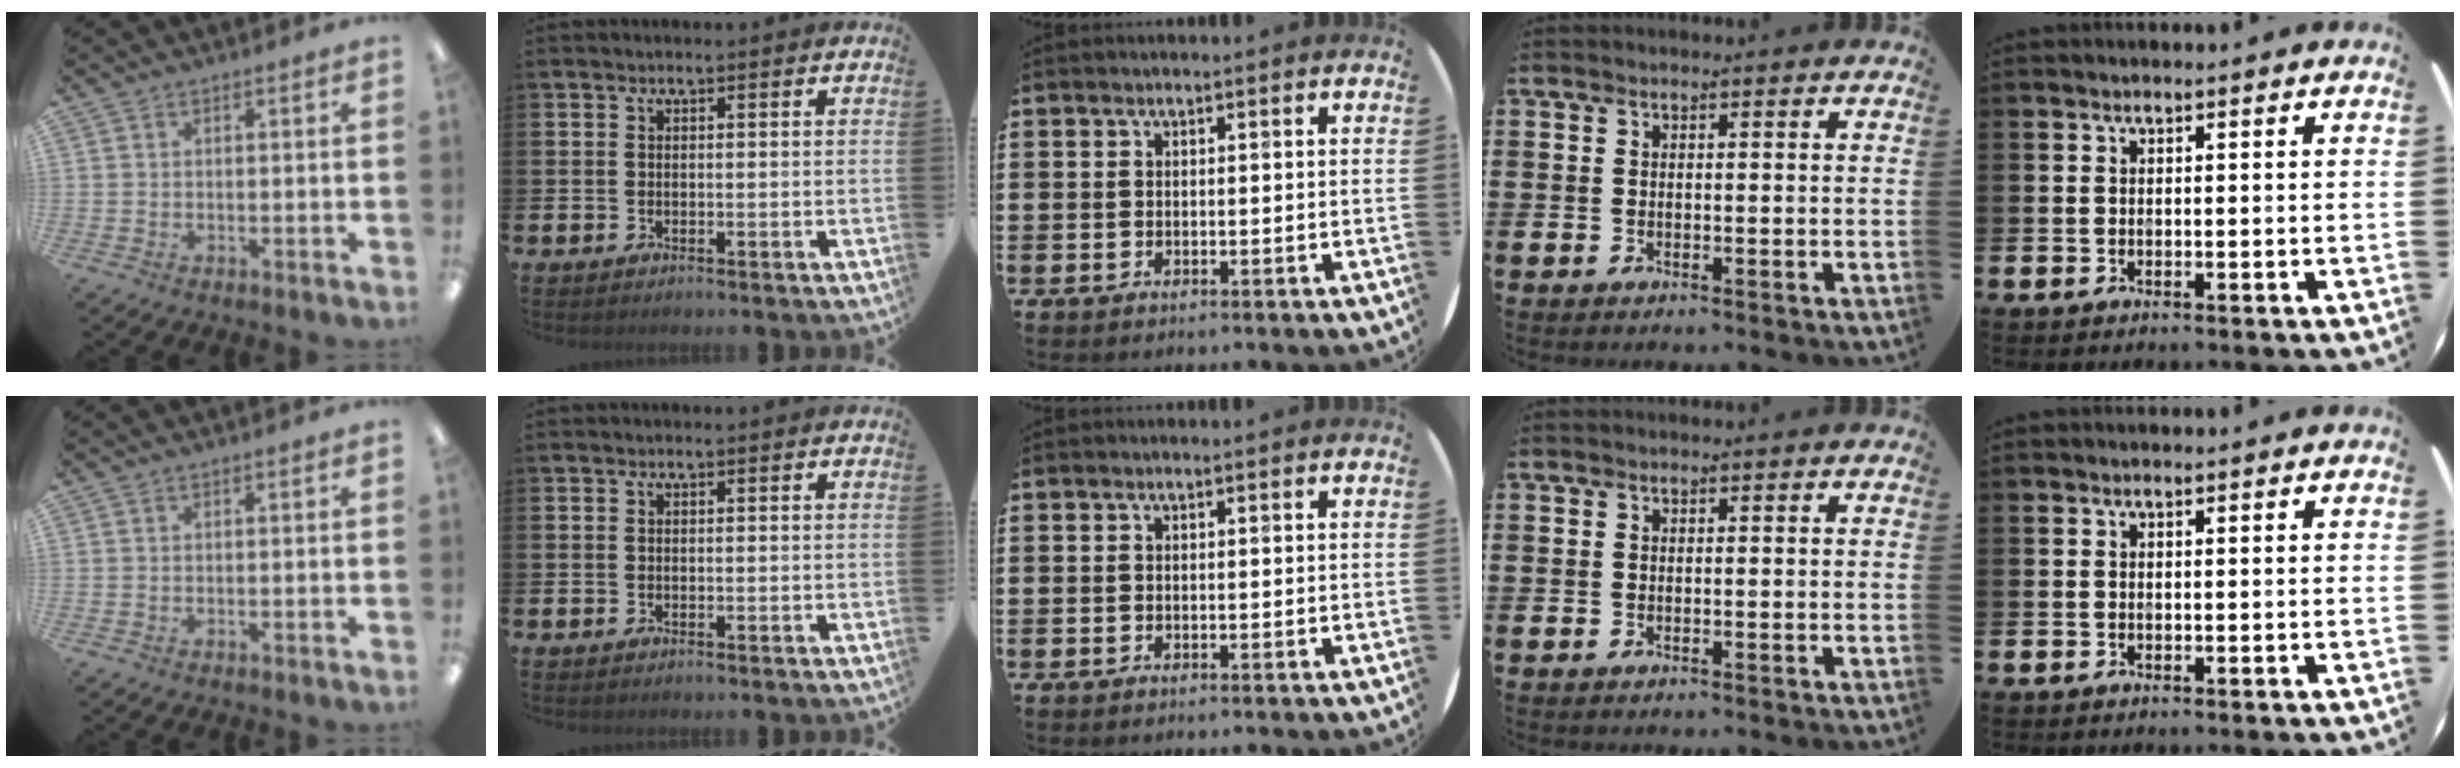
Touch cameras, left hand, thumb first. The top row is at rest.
{}